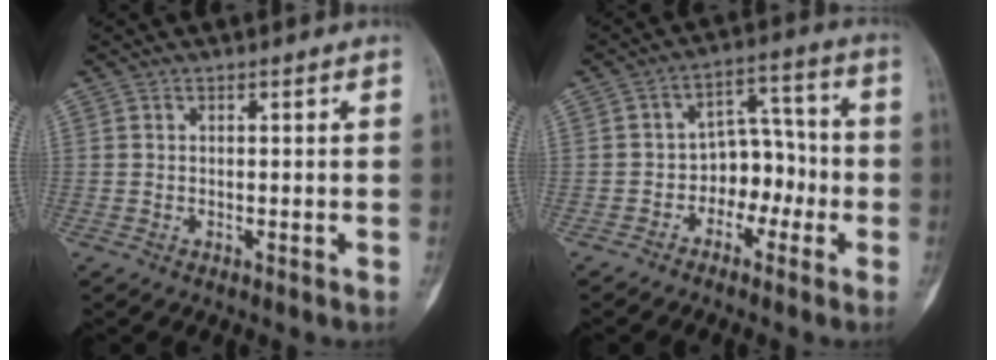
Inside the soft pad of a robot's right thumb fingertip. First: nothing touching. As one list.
[{"total": 7.8, "force": [-2.7, 5.8, 4.6], "torque": [-0.026, 0.046, -0.054]}]